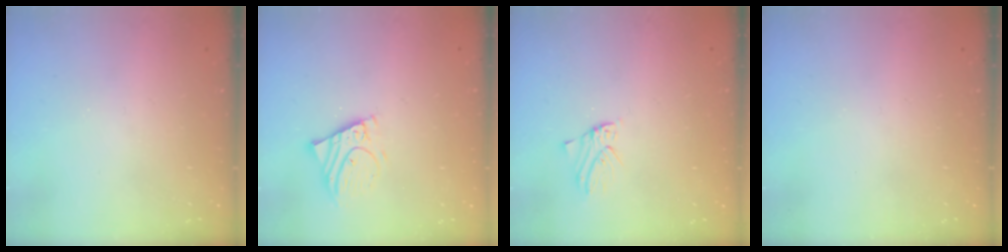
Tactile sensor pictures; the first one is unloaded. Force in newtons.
{"total": 7.1, "press": 7.0, "slide": 0.7}
{"total": 2.1, "press": 2.1, "slide": 0.2}
{"total": 0.0}